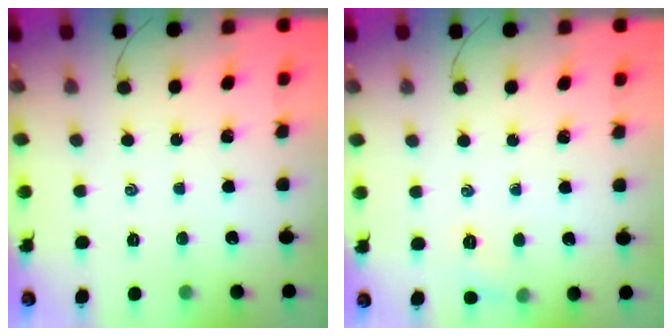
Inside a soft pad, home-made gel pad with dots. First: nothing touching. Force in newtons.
{"total": 5.9, "press": 5.7, "slide": 1.7}